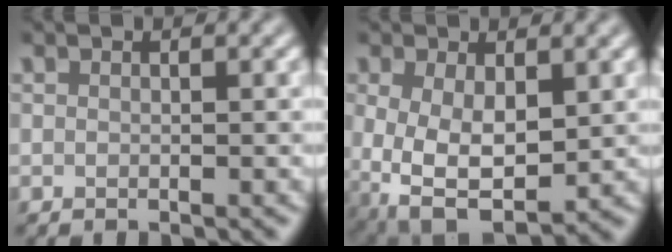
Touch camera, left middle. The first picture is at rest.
{"total": 6.9, "force": [-0.6, 3.9, 5.6], "torque": [-0.126, -0.020, -0.001]}